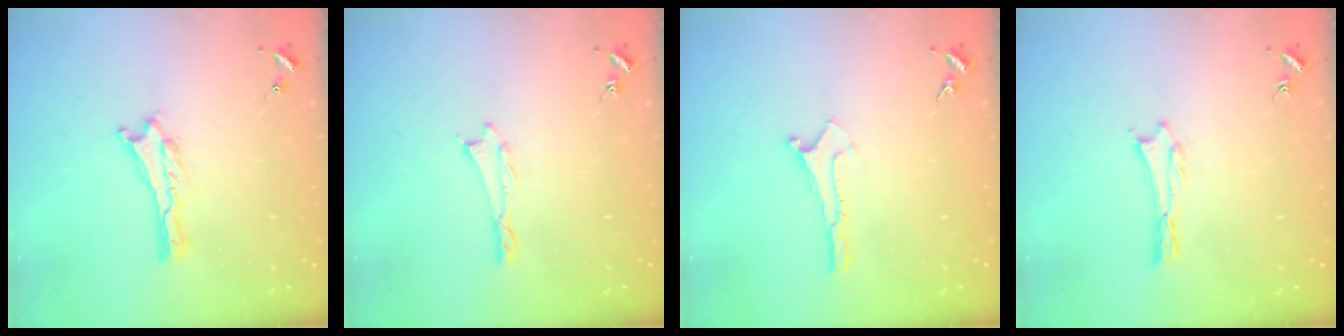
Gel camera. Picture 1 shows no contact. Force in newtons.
{"total": 0.0}
{"total": 0.0}
{"total": 0.0}